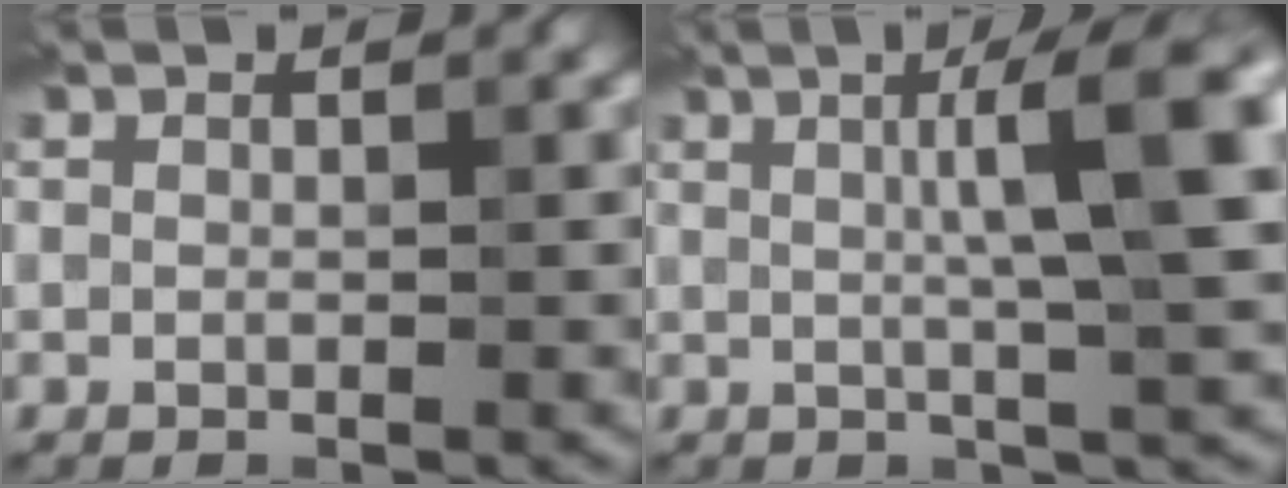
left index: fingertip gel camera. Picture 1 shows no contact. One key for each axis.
{"total": 8.6, "fx": 1.9, "fy": 1.4, "fz": 8.2, "tx": -0.099, "ty": 0.020, "tz": 0.025}